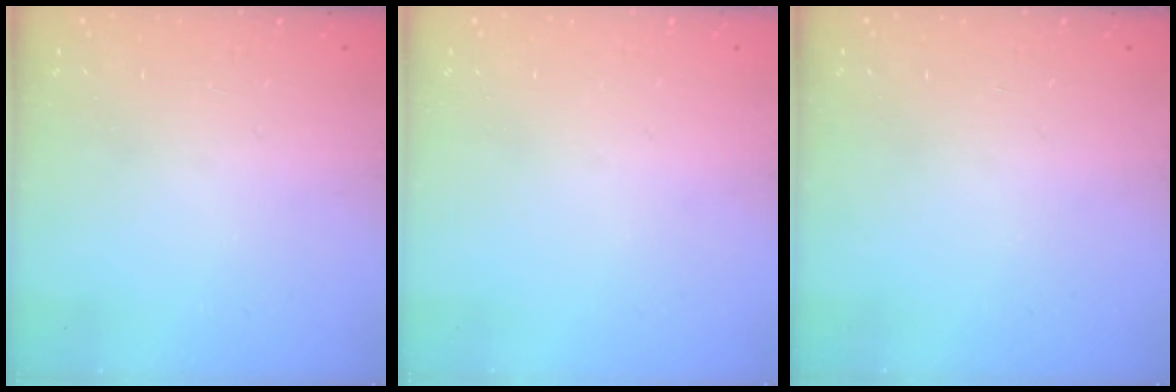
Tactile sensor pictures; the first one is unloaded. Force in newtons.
{"total": 9.9, "press": 2.5, "slide": 9.6}
{"total": 0.0}